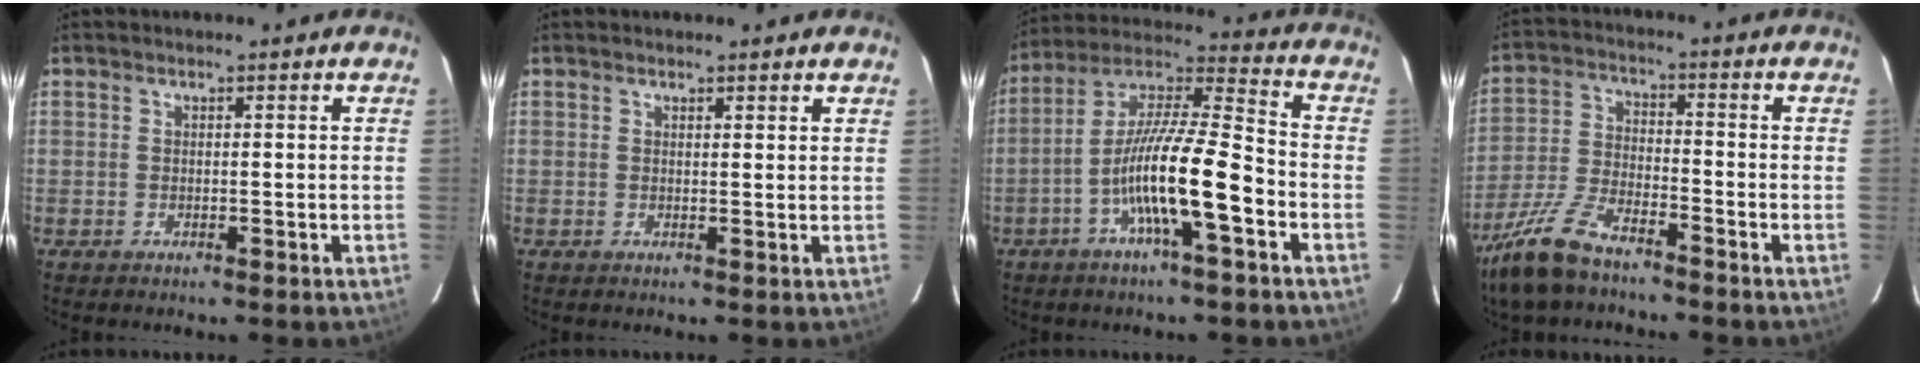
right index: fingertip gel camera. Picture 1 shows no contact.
{"total": 1.5, "force": [1.4, 0.3, 0.5], "torque": [-0.009, 0.003, 0.016]}
{"total": 14.6, "force": [-5.0, 1.1, 13.6], "torque": [-0.254, 0.009, -0.093]}
{"total": 9.4, "force": [-7.4, 2.4, 5.4], "torque": [-0.124, -0.016, -0.144]}